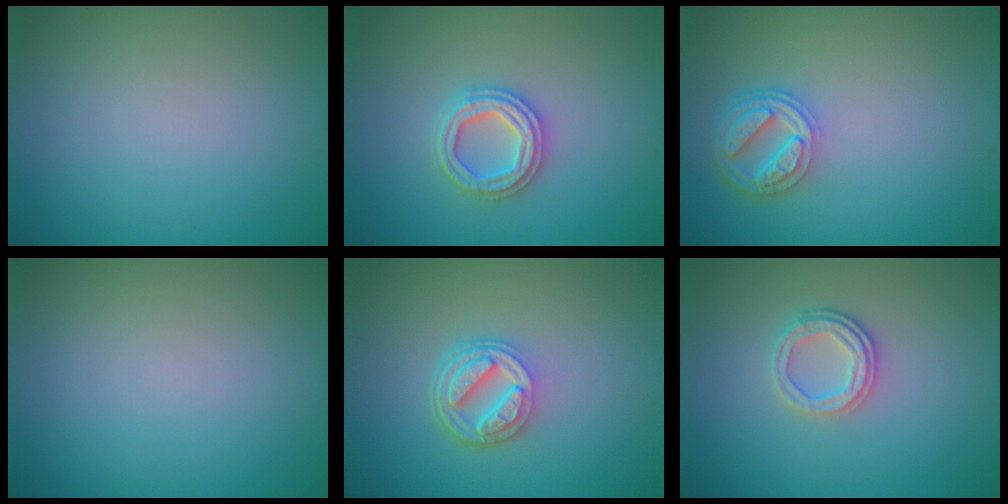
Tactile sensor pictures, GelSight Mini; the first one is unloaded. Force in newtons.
{"total": 2.9, "press": 2.9, "slide": 0.6}
{"total": 4.3, "press": 3.4, "slide": 2.6}
{"total": 0.0}
{"total": 4.5, "press": 3.3, "slide": 3.0}
{"total": 2.6, "press": 2.3, "slide": 1.1}